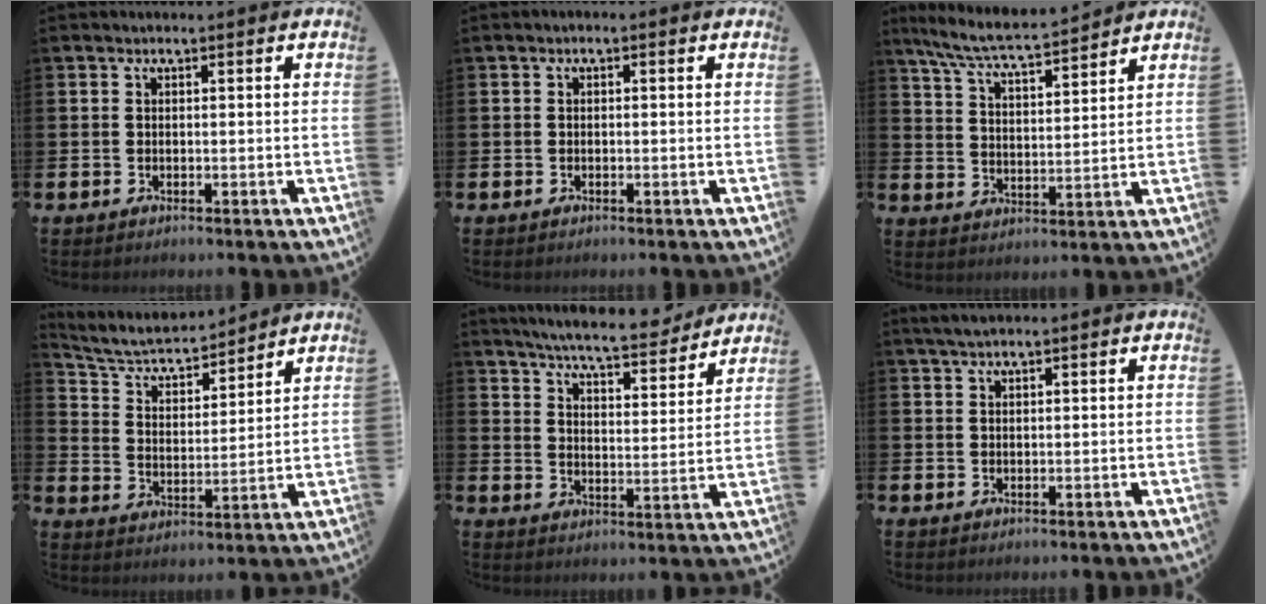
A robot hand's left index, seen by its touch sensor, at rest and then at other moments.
{"total": 0.5, "force": [-0.4, 0.2, 0.2], "torque": [-0.004, -0.001, -0.009]}
{"total": 7.2, "force": [6.8, 0.3, 2.2], "torque": [-0.073, -0.040, 0.121]}
{"total": 5.8, "force": [5.4, 1.5, 1.5], "torque": [-0.064, -0.038, 0.089]}
{"total": 7.2, "force": [6.8, 0.5, 2.3], "torque": [-0.057, -0.047, 0.115]}
{"total": 2.1, "force": [1.7, 0.5, 1.2], "torque": [-0.024, 0.005, 0.030]}